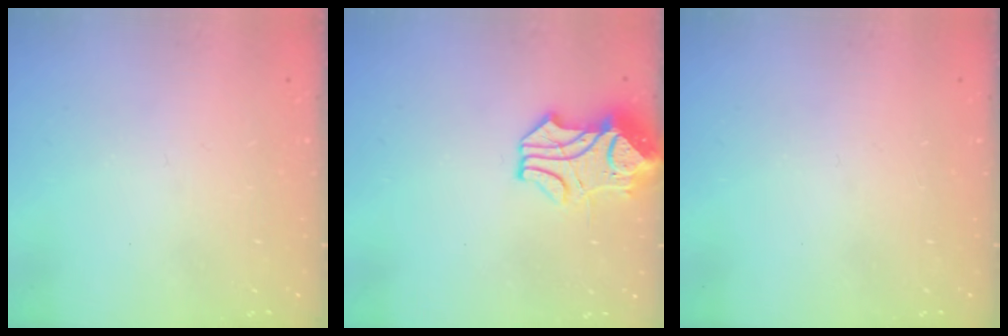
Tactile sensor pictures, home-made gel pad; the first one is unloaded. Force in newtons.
{"total": 2.2, "press": 1.9, "slide": 1.1}
{"total": 0.0}